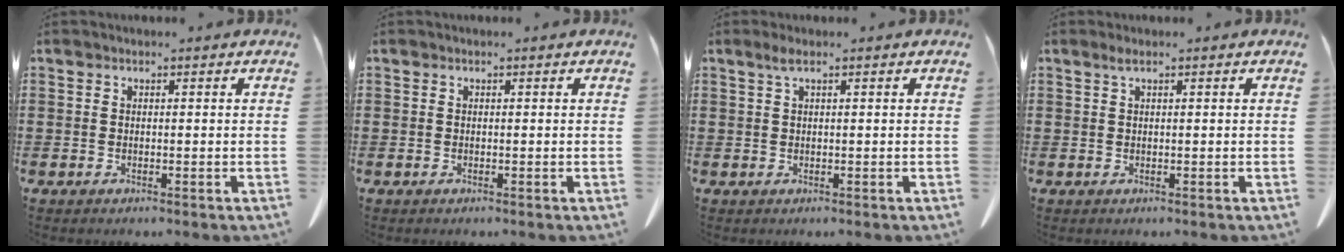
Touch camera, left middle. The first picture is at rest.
{"total": 0.0}
{"total": 1.6, "force": [0.6, 0.2, 1.5], "torque": [-0.031, 0.002, 0.011]}
{"total": 1.1, "force": [0.5, 0.1, 1.0], "torque": [-0.020, 0.002, 0.008]}